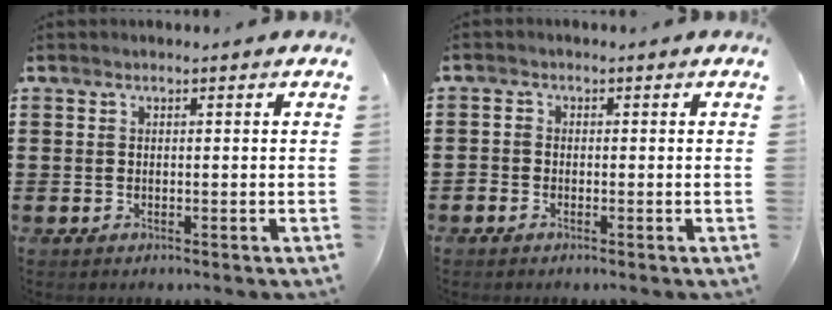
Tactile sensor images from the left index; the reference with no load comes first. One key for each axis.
{"total": 1.1, "fx": -0.9, "fy": 0.6, "fz": 0.2, "tx": -0.007, "ty": 0.002, "tz": -0.018}